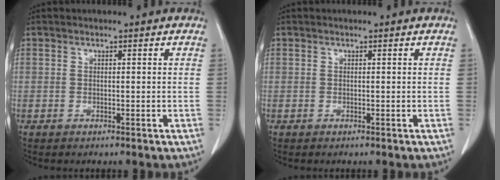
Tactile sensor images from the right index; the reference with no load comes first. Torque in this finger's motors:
{"motor_torque": [-0.01, 0.01, 0.00, 0.00]}